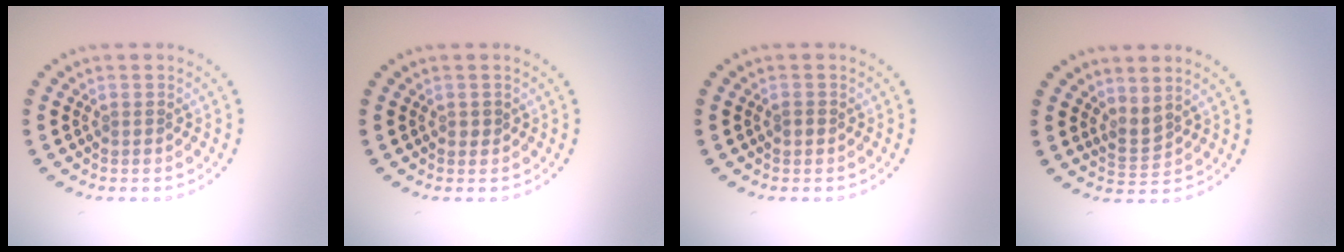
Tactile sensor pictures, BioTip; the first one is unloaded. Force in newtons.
{"total": 0.7, "press": 0.6, "slide": 0.2}
{"total": 0.7, "press": 0.7, "slide": 0.2}
{"total": 1.8, "press": 1.3, "slide": 1.2}